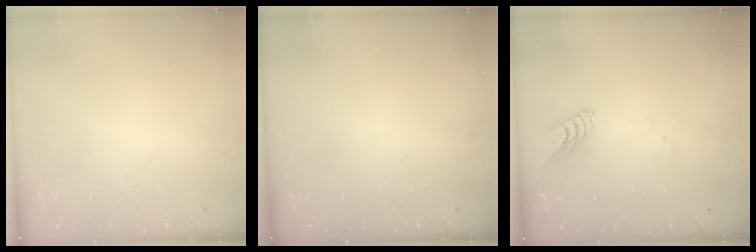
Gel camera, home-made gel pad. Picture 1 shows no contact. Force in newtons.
{"total": 2.3, "press": 2.3, "slide": 0.2}
{"total": 6.5, "press": 6.4, "slide": 0.5}